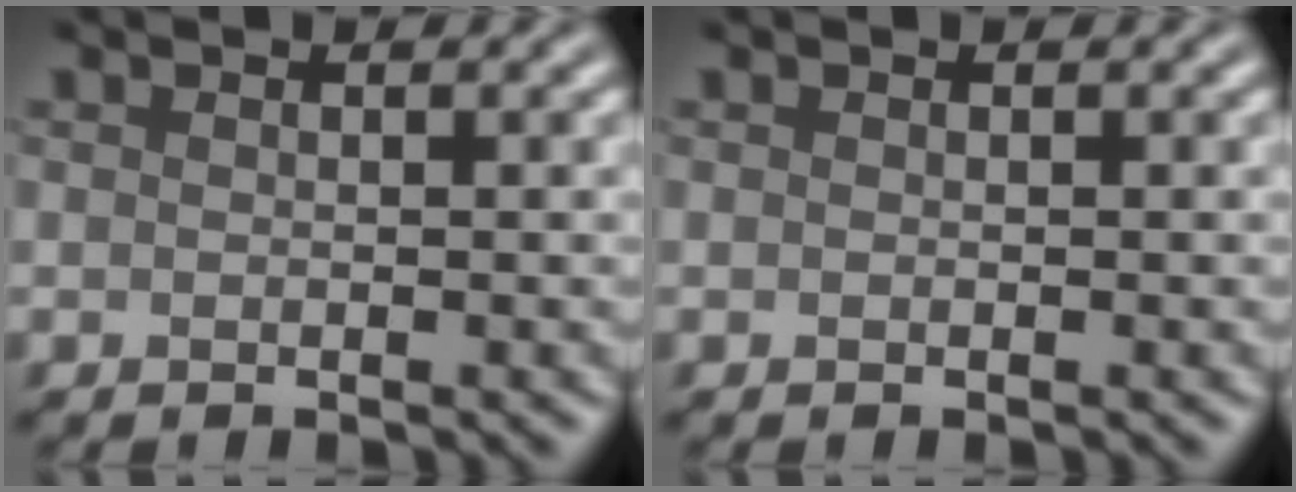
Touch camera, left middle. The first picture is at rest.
{"total": 0.0}